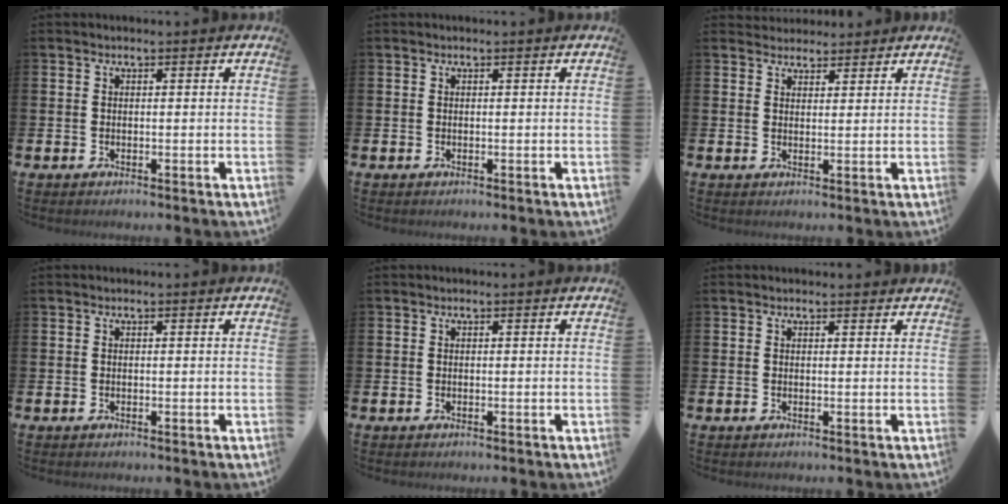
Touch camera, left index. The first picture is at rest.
{"total": 0.0}
{"total": 2.9, "force": [2.7, 1.0, -0.2], "torque": [0.010, -0.013, 0.048]}
{"total": 0.0}
{"total": 0.0}
{"total": 0.7, "force": [0.7, 0.2, 0.2], "torque": [0.006, -0.002, 0.010]}